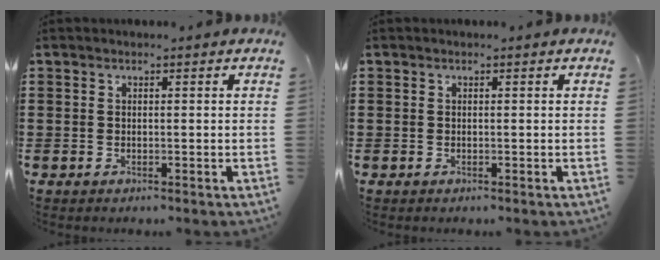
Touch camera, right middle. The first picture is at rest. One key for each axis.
{"total": 0.0}